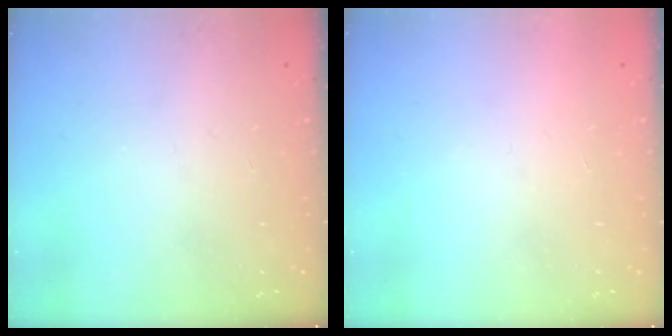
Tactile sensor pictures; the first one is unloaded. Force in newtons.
{"total": 1.6, "press": 1.6, "slide": 0.1}